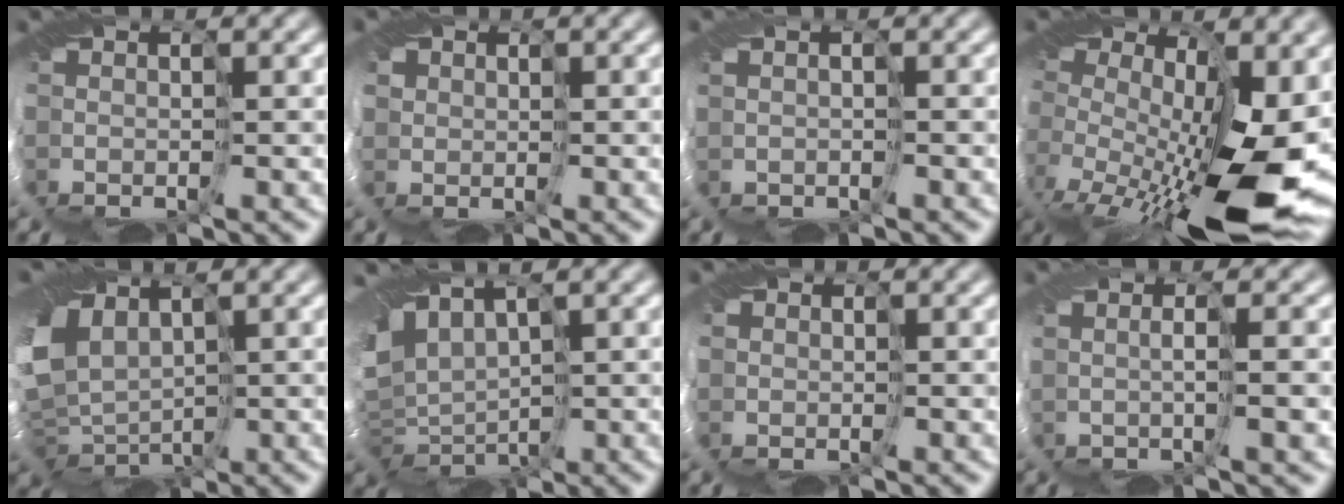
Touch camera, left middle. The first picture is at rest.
{"total": 3.4, "force": [1.2, 3.0, 1.1], "torque": [-0.030, 0.014, 0.003]}
{"total": 0.9, "force": [0.4, 0.6, 0.6], "torque": [-0.008, 0.011, 0.017]}
{"total": 13.7, "force": [-2.9, 5.8, 12.1], "torque": [-0.221, -0.036, -0.044]}
{"total": 9.6, "force": [2.1, 6.8, 6.4], "torque": [-0.151, -0.011, 0.057]}
{"total": 8.1, "force": [2.6, 4.9, 5.9], "torque": [-0.117, -0.002, 0.078]}
{"total": 1.9, "force": [0.5, 1.8, 0.4], "torque": [-0.003, 0.005, 0.009]}
{"total": 3.6, "force": [0.3, 1.1, 3.4], "torque": [-0.038, 0.016, -0.004]}